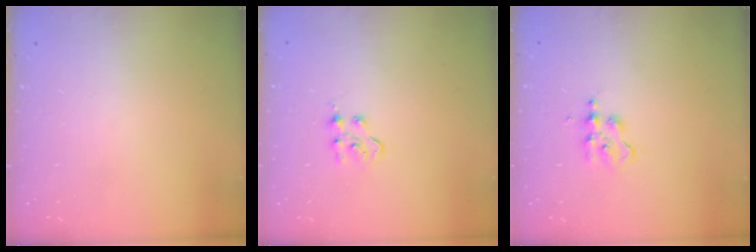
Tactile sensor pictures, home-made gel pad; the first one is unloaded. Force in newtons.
{"total": 4.7, "press": 4.7, "slide": 0.5}
{"total": 2.6, "press": 2.6, "slide": 0.3}